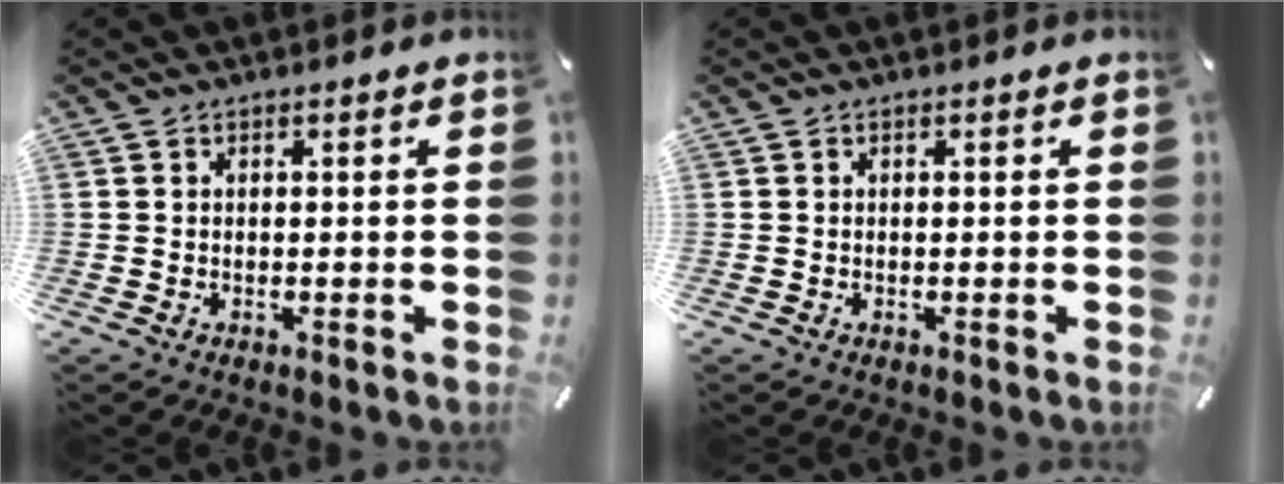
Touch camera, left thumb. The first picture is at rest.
{"total": 0.0}